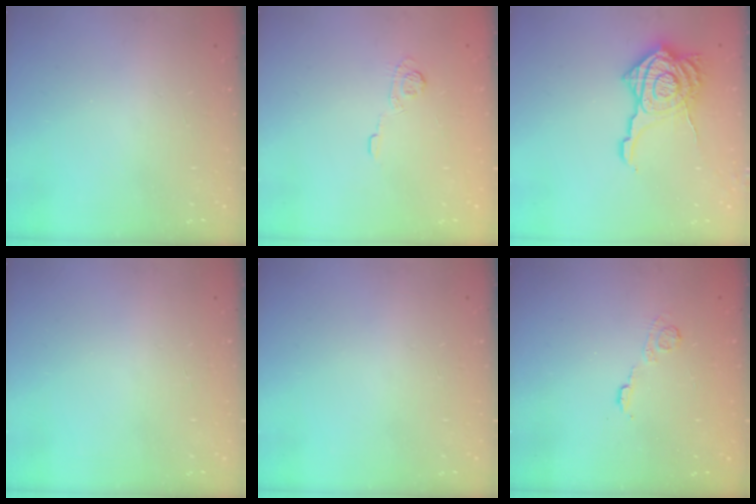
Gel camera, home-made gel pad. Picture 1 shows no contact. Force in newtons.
{"total": 4.5, "press": 4.2, "slide": 1.6}
{"total": 15.7, "press": 15.6, "slide": 1.6}
{"total": 0.0}
{"total": 0.0}
{"total": 4.0, "press": 3.8, "slide": 1.2}